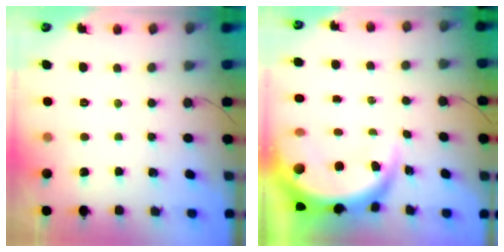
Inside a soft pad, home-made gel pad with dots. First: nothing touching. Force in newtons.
{"total": 8.6, "press": 8.6, "slide": 1.0}